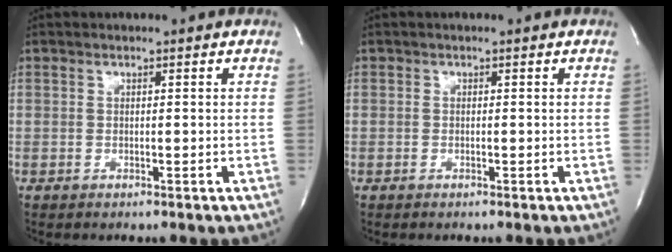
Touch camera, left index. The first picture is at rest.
{"total": 0.0}